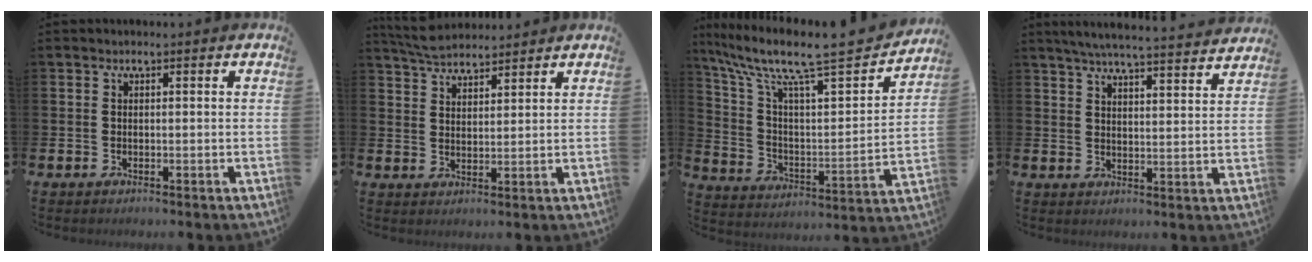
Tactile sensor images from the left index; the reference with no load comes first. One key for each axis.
{"total": 4.7, "fx": 4.6, "fy": 0.7, "fz": 0.6, "tx": -0.016, "ty": -0.019, "tz": 0.083}
{"total": 10.8, "fx": 9.1, "fy": 2.2, "fz": 5.5, "tx": -0.131, "ty": -0.072, "tz": 0.141}
{"total": 5.9, "fx": 5.7, "fy": -0.1, "fz": 1.6, "tx": -0.039, "ty": -0.039, "tz": 0.098}